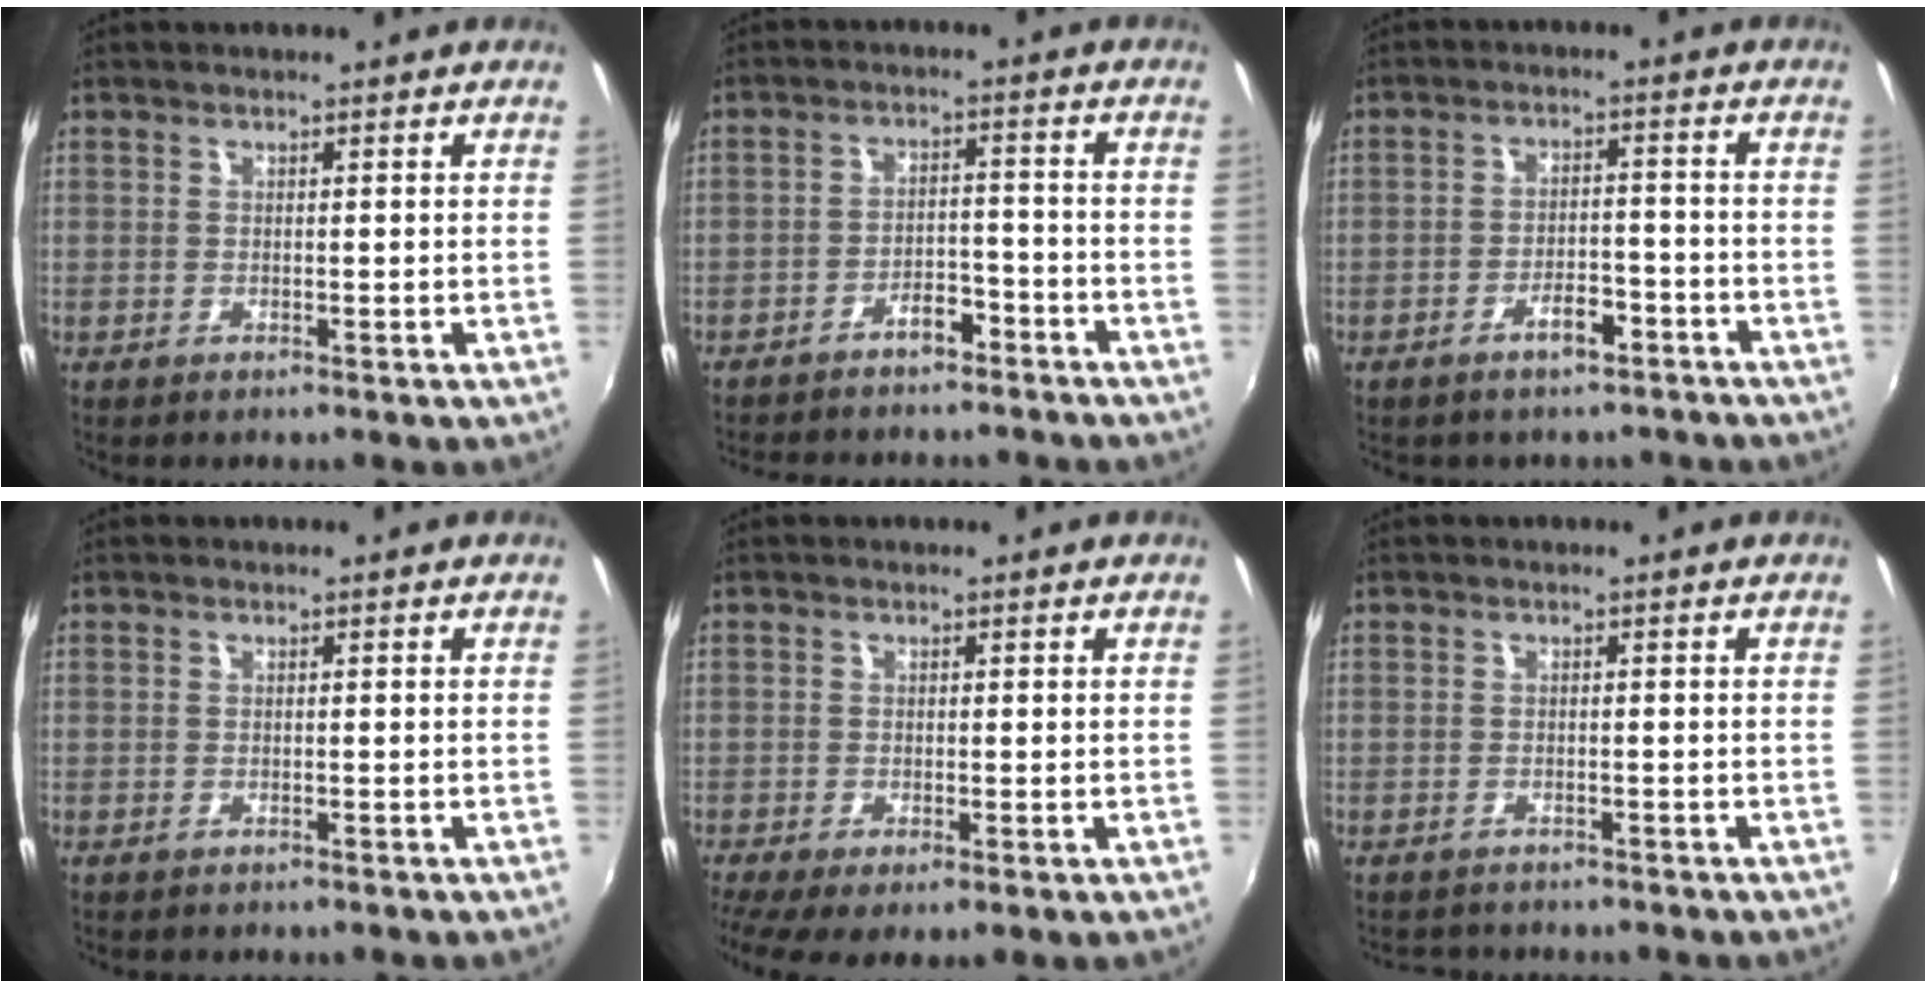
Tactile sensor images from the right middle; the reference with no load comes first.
{"total": 9.3, "force": [-7.9, 3.5, 3.5], "torque": [-0.081, 0.017, -0.106]}
{"total": 5.2, "force": [-3.9, 2.5, 2.4], "torque": [-0.046, 0.016, -0.043]}
{"total": 0.0}
{"total": 4.7, "force": [-1.9, 1.4, 4.0], "torque": [-0.077, -0.022, -0.027]}
{"total": 2.7, "force": [-2.5, 0.9, 0.5], "torque": [-0.016, -0.009, -0.039]}